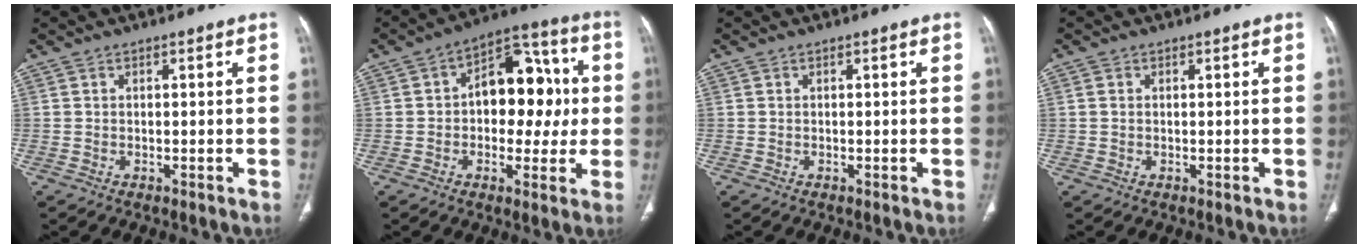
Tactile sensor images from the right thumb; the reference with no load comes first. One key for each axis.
{"total": 15.4, "fx": 1.0, "fy": 9.9, "fz": 11.8, "tx": -0.111, "ty": 0.036, "tz": 0.009}
{"total": 0.0}
{"total": 1.0, "fx": 0.2, "fy": 0.8, "fz": 0.6, "tx": -0.012, "ty": 0.002, "tz": 0.006}